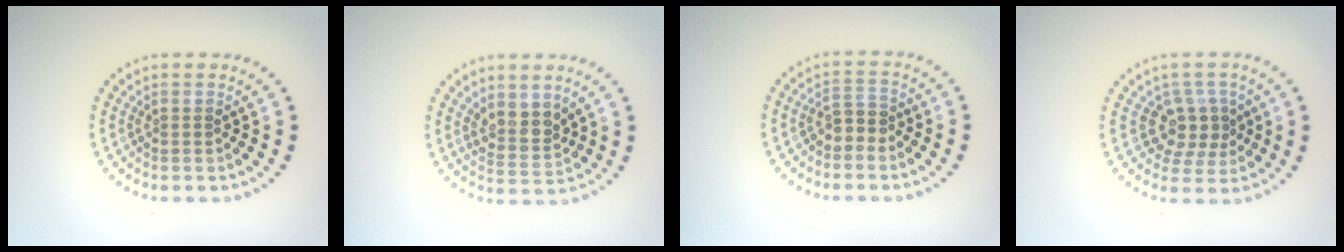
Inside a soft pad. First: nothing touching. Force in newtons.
{"total": 2.5, "press": 2.1, "slide": 1.4}
{"total": 1.7, "press": 1.5, "slide": 0.9}
{"total": 3.0, "press": 2.3, "slide": 1.9}